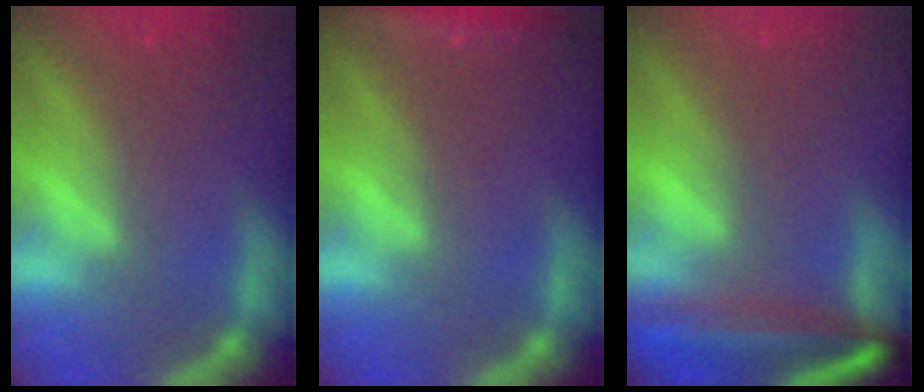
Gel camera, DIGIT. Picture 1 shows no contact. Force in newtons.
{"total": 3.0}
{"total": 9.2}